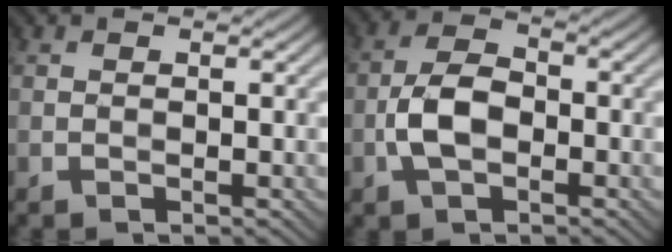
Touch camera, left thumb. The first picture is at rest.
{"total": 5.4, "force": [-1.5, 3.2, 4.1], "torque": [-0.092, 0.004, -0.032]}